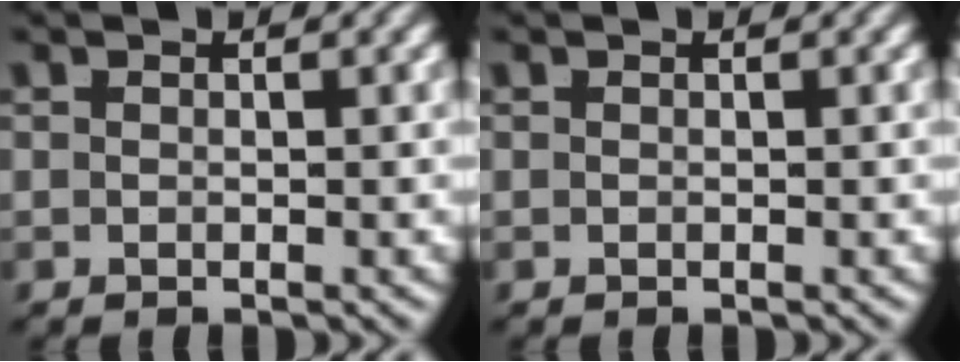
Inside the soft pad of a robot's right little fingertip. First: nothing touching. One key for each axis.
{"total": 0.0}